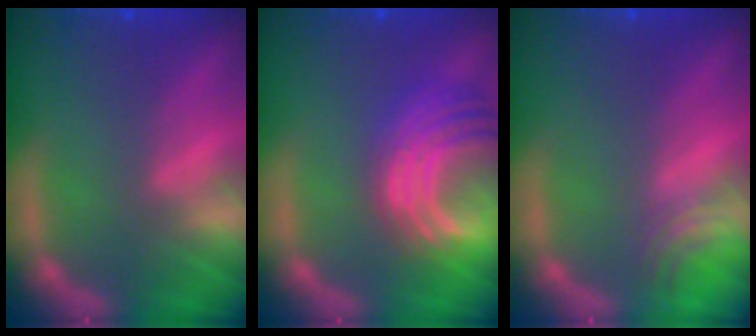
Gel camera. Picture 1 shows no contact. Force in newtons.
{"total": 9.0}
{"total": 2.0}